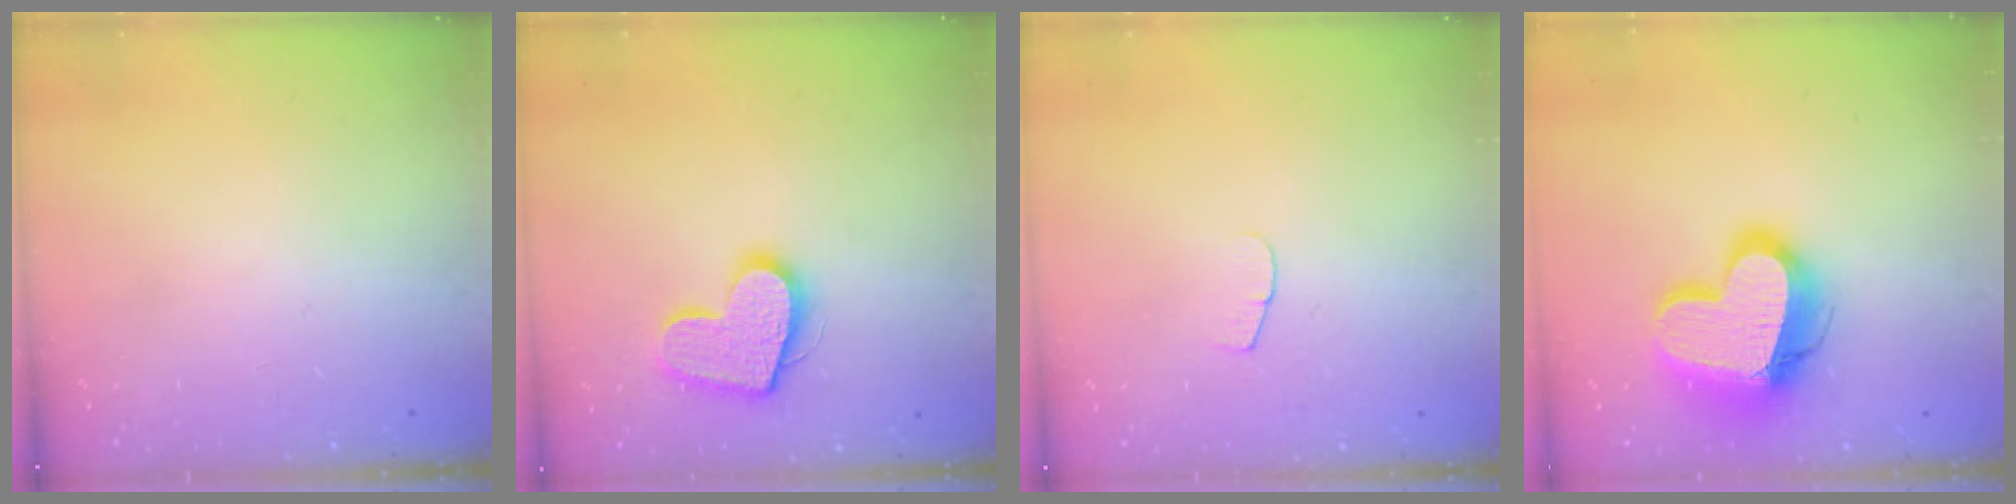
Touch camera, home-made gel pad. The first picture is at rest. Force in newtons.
{"total": 14.3, "press": 14.3, "slide": 1.1}
{"total": 3.7, "press": 3.7, "slide": 0.4}
{"total": 19.4, "press": 19.3, "slide": 1.7}